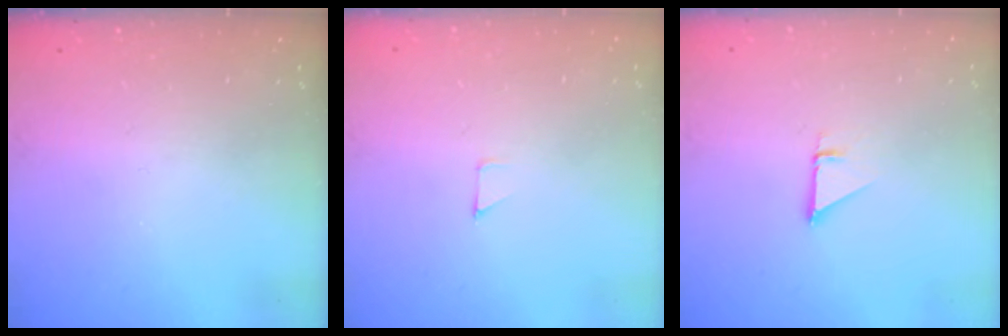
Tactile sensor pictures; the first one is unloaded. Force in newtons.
{"total": 2.6, "press": 2.6, "slide": 0.2}
{"total": 1.0, "press": 1.0, "slide": 0.1}